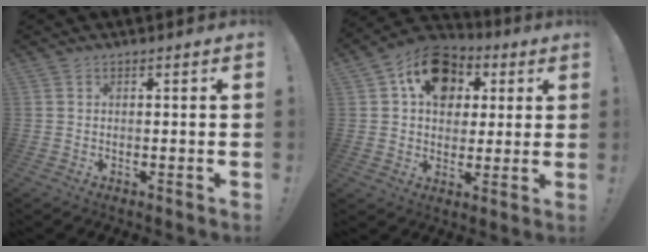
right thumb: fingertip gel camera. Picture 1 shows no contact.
{"total": 15.5, "force": [6.1, 11.8, 8.0], "torque": [-0.117, -0.014, 0.117]}